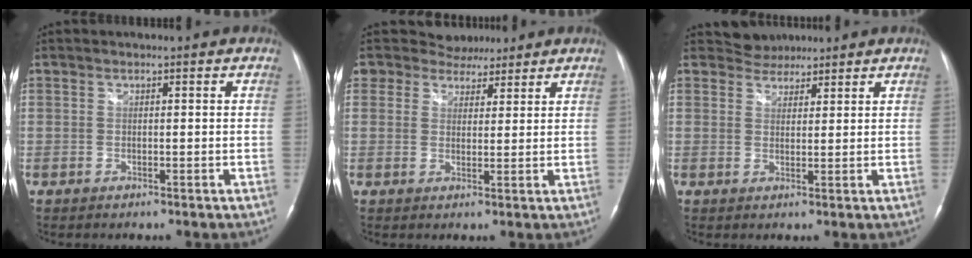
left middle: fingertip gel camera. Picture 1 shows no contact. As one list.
[{"total": 5.6, "force": [4.9, 2.8, 0.3], "torque": [-0.004, 0.011, 0.073]}, {"total": 3.0, "force": [2.7, 1.2, -0.5], "torque": [0.007, 0.008, 0.046]}]